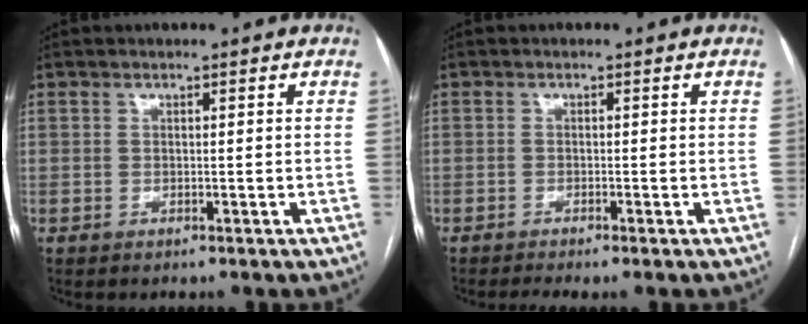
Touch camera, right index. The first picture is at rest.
{"total": 2.6, "force": [-1.9, -0.1, 1.7], "torque": [-0.027, -0.002, -0.031]}